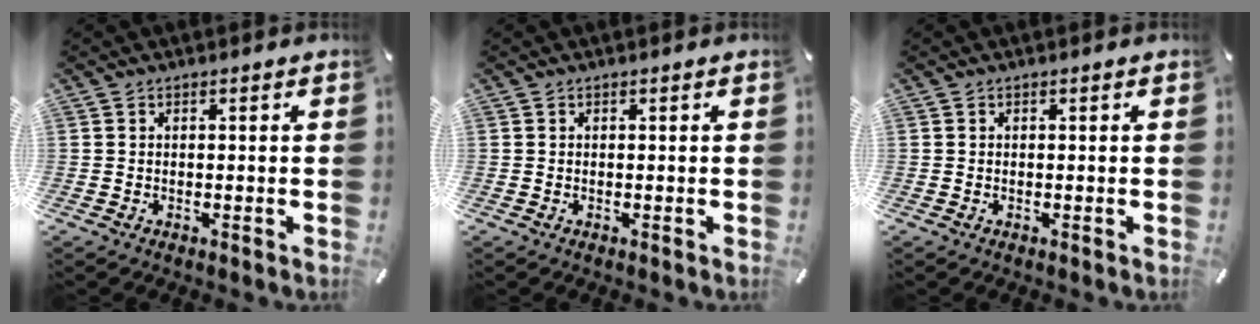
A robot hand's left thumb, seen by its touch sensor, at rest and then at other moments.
{"total": 0.0}
{"total": 0.0}